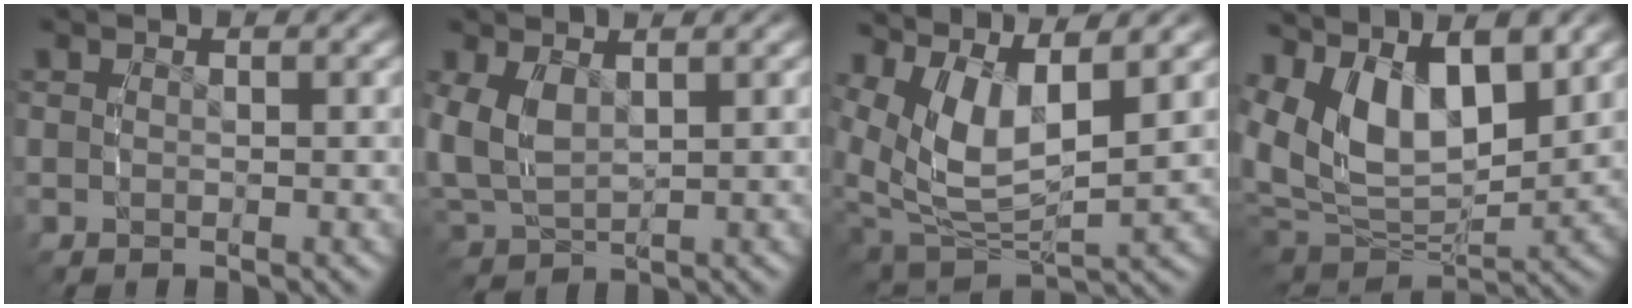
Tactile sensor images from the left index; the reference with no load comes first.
{"total": 4.4, "force": [0.5, 3.5, 2.7], "torque": [-0.087, -0.019, 0.023]}
{"total": 7.8, "force": [1.3, 5.0, 5.9], "torque": [-0.123, -0.023, 0.034]}
{"total": 10.6, "force": [1.9, 7.3, 7.5], "torque": [-0.153, -0.012, 0.038]}